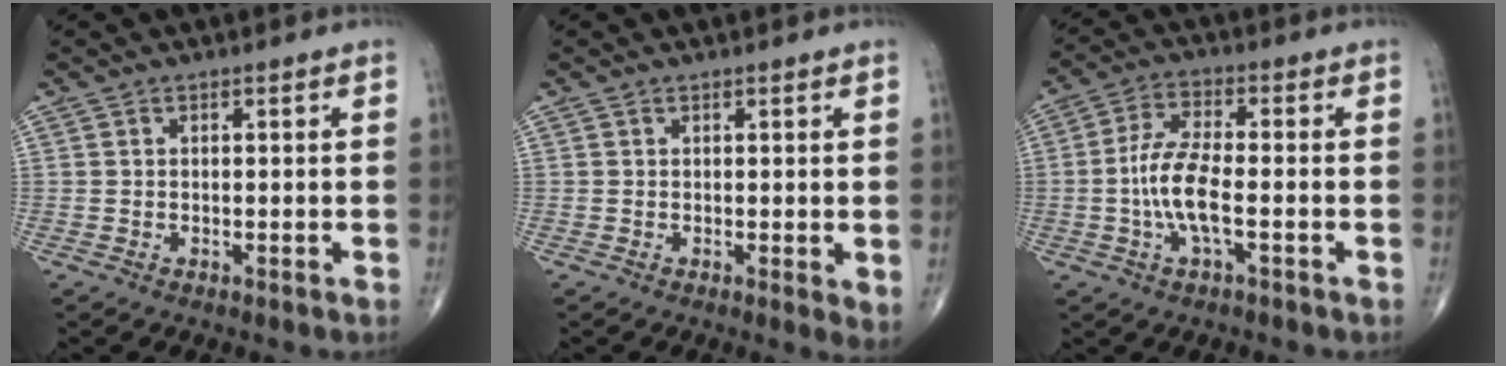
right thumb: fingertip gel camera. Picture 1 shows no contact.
{"total": 2.5, "force": [0.6, 0.9, 2.3], "torque": [-0.034, -0.010, 0.009]}
{"total": 7.6, "force": [-1.7, 2.3, 7.1], "torque": [-0.157, 0.013, -0.036]}